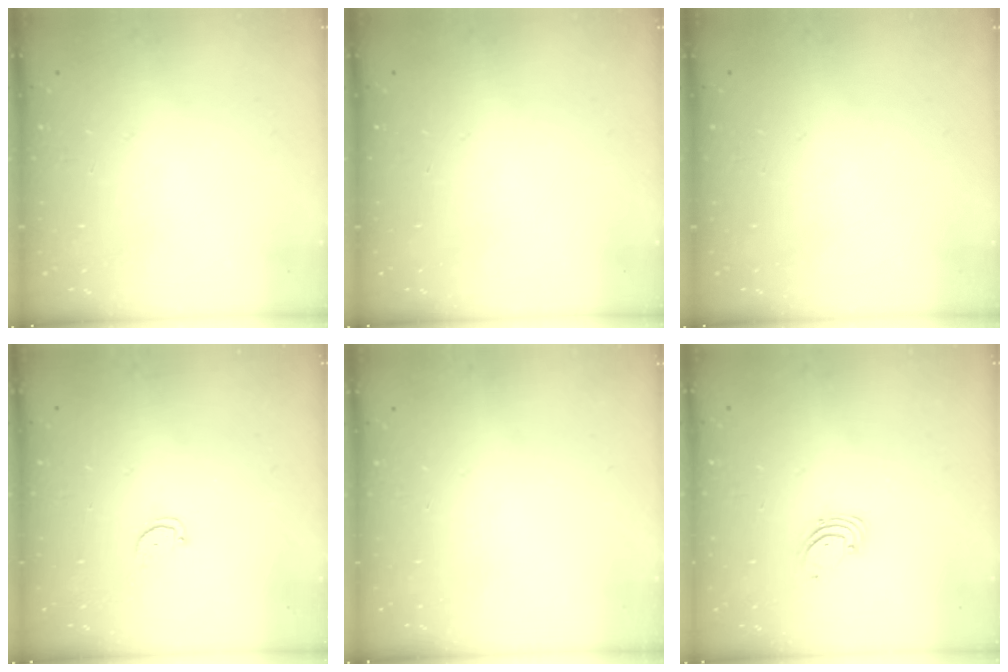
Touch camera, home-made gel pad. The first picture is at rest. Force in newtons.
{"total": 0.0}
{"total": 0.0}
{"total": 2.0, "press": 2.0, "slide": 0.2}
{"total": 0.0}
{"total": 1.5, "press": 1.5, "slide": 0.1}